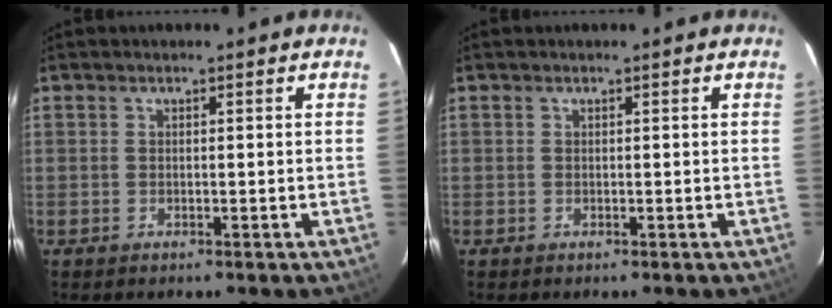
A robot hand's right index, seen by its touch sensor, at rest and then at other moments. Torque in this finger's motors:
{"motor_torque": [0.00, 0.00, 0.00, 0.00]}